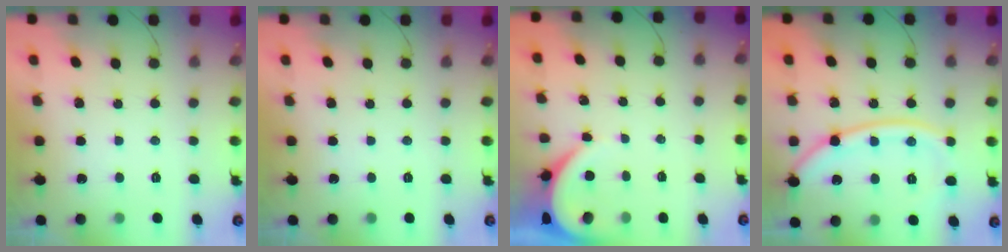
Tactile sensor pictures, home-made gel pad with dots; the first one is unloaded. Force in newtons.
{"total": 0.0}
{"total": 3.4, "press": 3.4, "slide": 0.5}
{"total": 14.4, "press": 14.4, "slide": 1.0}